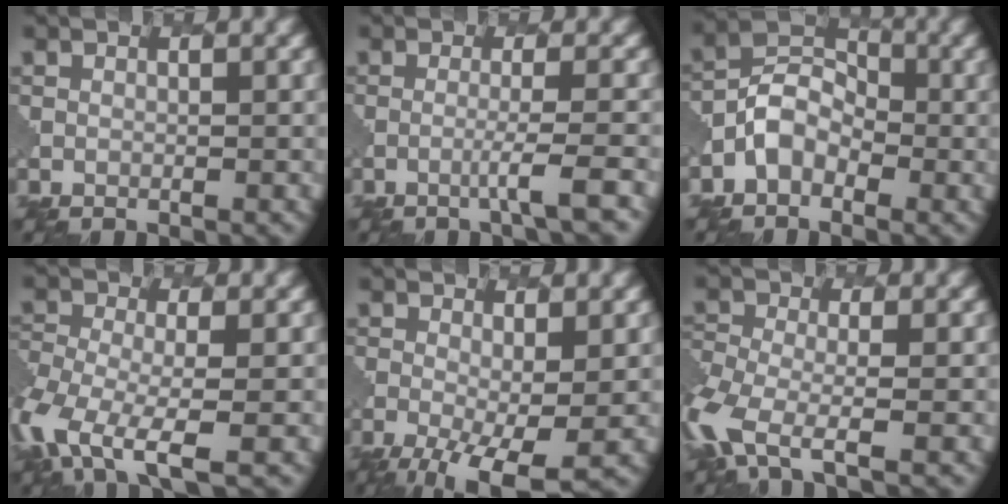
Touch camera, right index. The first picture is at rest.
{"total": 2.4, "force": [-1.1, 0.0, 2.1], "torque": [-0.027, 0.003, -0.033]}
{"total": 3.7, "force": [-1.6, 2.7, 1.9], "torque": [-0.035, 0.006, -0.038]}
{"total": 6.8, "force": [-3.7, 2.6, 5.0], "torque": [-0.113, -0.013, -0.083]}
{"total": 6.1, "force": [-2.3, 2.0, 5.3], "torque": [-0.104, -0.017, -0.033]}
{"total": 5.6, "force": [-3.2, 2.0, 4.1], "torque": [-0.097, -0.015, -0.074]}